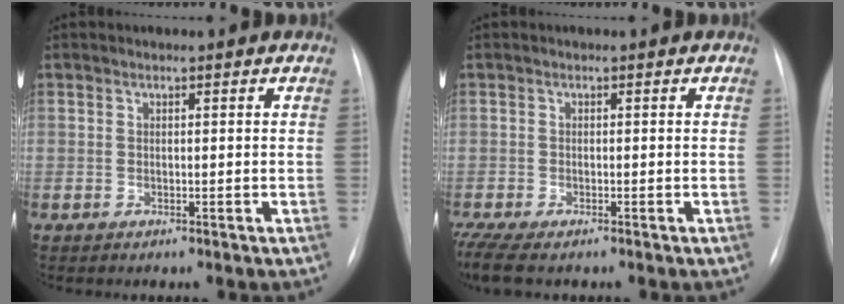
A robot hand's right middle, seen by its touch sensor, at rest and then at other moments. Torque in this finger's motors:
{"motor_torque": [0.78, -0.74, 0.05, 0.04]}